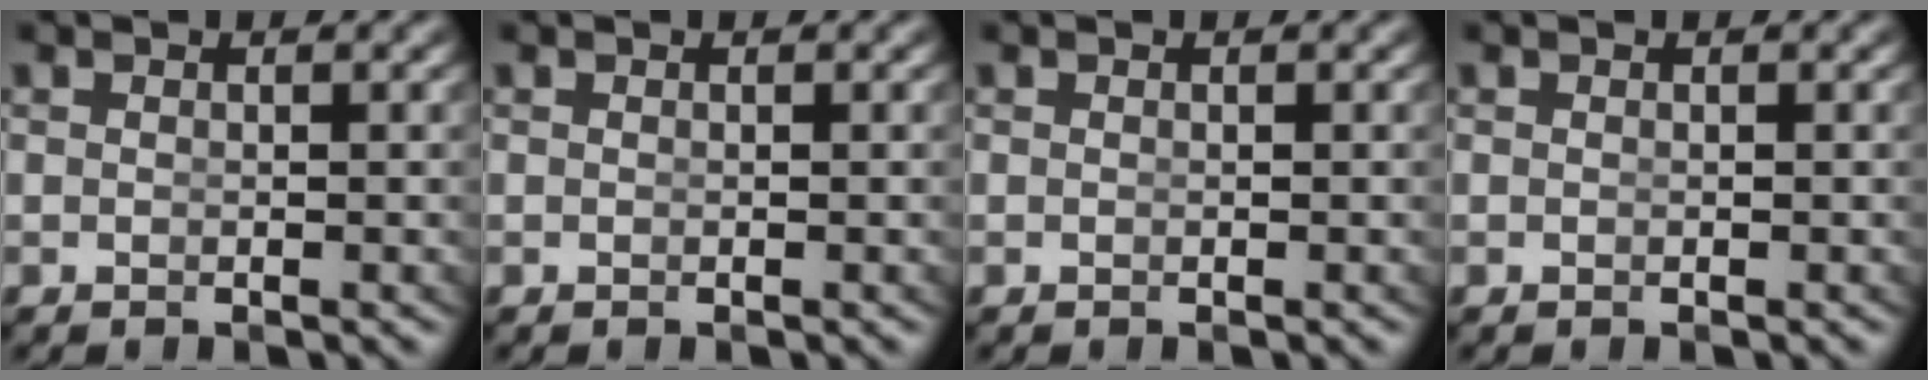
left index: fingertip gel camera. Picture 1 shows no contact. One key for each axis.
{"total": 0.0}
{"total": 0.0}
{"total": 0.0}